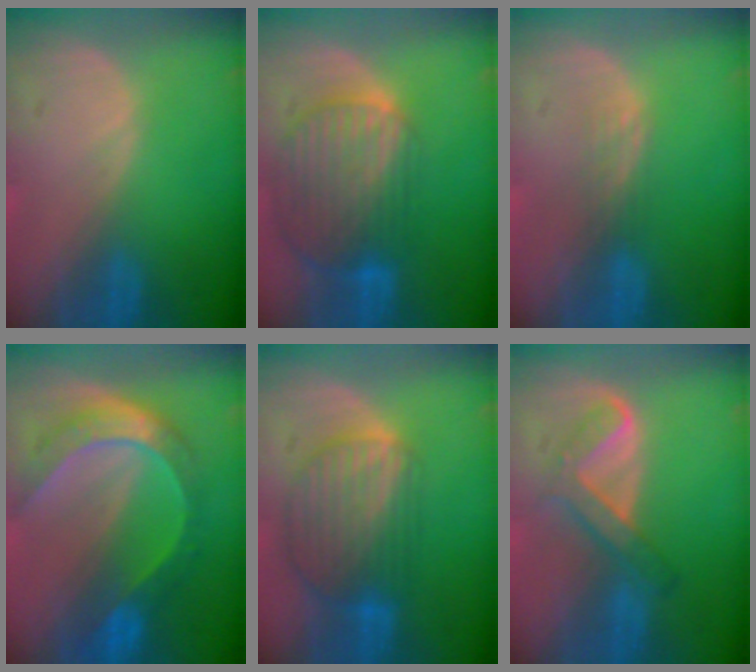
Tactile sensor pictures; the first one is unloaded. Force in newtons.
{"total": 10.4, "press": 8.7, "slide": 5.6}
{"total": 1.5, "press": 1.5, "slide": 0.3}
{"total": 8.5, "press": 8.5, "slide": 0.7}
{"total": 8.9, "press": 7.7, "slide": 4.4}
{"total": 5.3, "press": 5.0, "slide": 1.9}